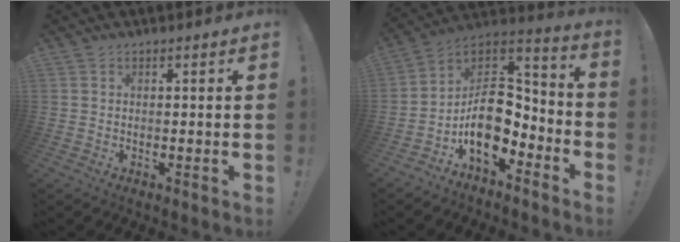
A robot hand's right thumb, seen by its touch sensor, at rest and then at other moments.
{"total": 15.9, "force": [-3.8, 11.0, 10.8], "torque": [-0.166, 0.018, -0.052]}